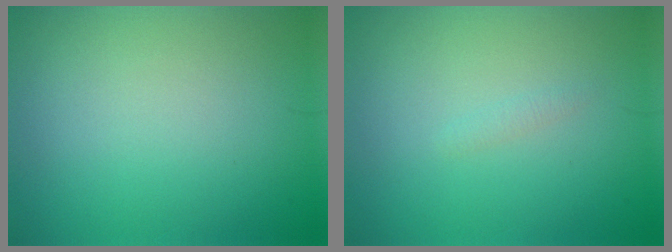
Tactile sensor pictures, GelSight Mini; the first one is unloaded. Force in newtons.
{"total": 0.5, "press": 0.5, "slide": 0.1}